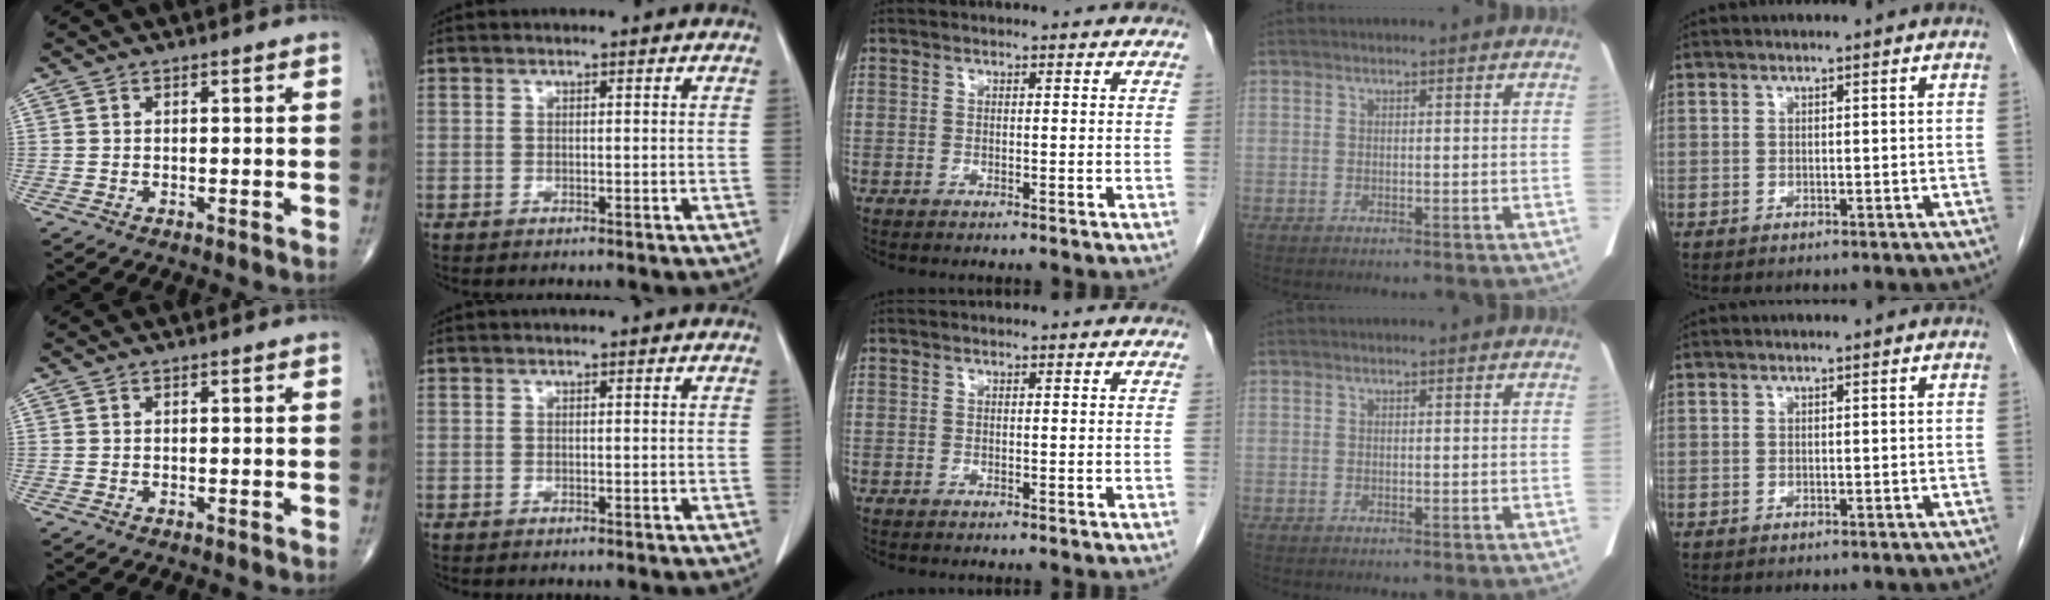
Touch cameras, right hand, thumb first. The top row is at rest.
{}